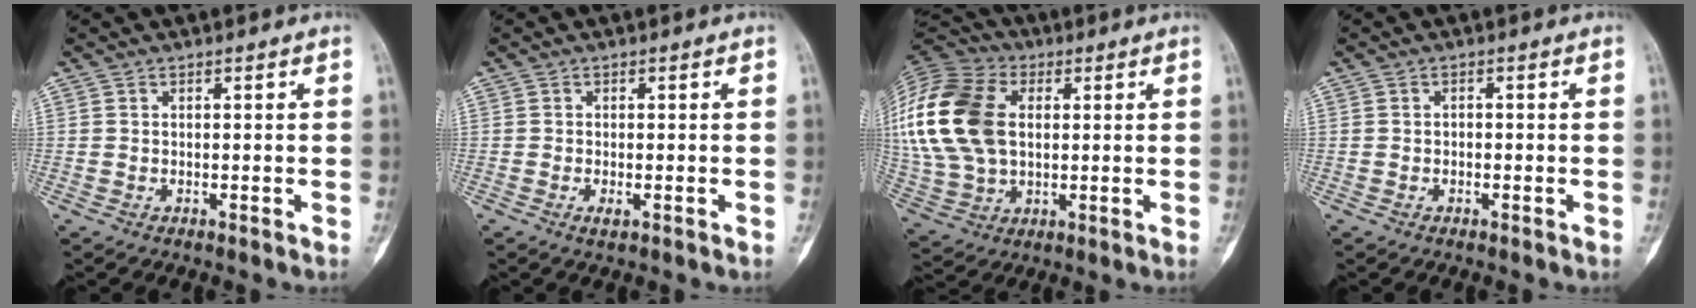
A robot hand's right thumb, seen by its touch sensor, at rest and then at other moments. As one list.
[{"total": 1.3, "force": [-0.5, 0.4, 1.1], "torque": [-0.021, -0.002, -0.010]}, {"total": 25.4, "force": [4.4, 17.1, 18.3], "torque": [-0.424, 0.022, 0.087]}, {"total": 0.7, "force": [-0.2, 0.6, 0.4], "torque": [-0.004, 0.002, -0.005]}]